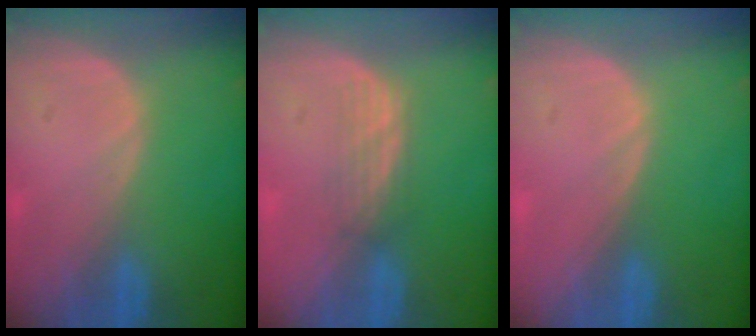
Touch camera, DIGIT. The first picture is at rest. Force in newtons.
{"total": 2.9, "press": 2.6, "slide": 1.4}
{"total": 0.0}